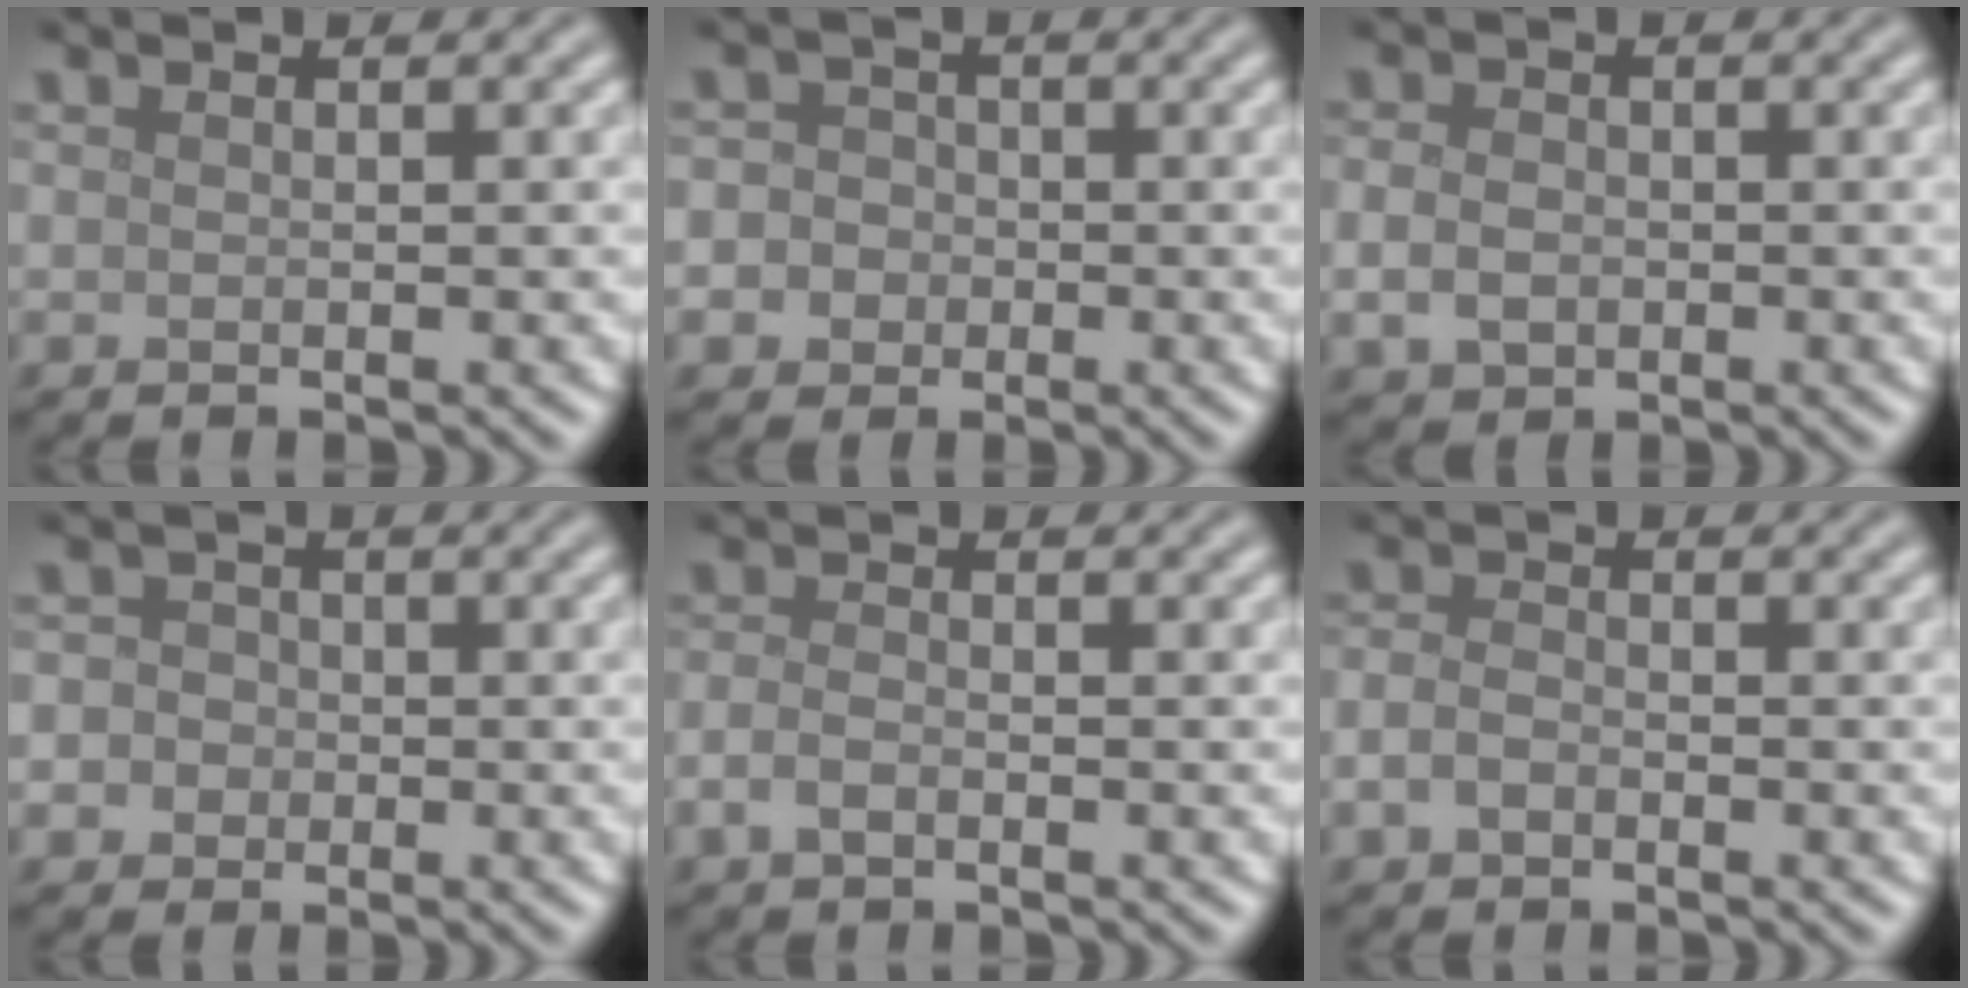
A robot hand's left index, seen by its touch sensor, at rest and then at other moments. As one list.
[{"total": 4.4, "force": [-0.7, 4.1, 1.3], "torque": [0.008, 0.018, -0.043]}, {"total": 2.4, "force": [-0.4, 1.9, 1.4], "torque": [-0.029, -0.002, -0.013]}, {"total": 3.8, "force": [-0.2, 3.6, 1.2], "torque": [0.010, 0.025, -0.034]}, {"total": 1.5, "force": [-0.8, 0.7, 1.1], "torque": [-0.025, 0.000, -0.019]}, {"total": 1.6, "force": [-0.7, 1.1, 1.0], "torque": [-0.022, 0.001, -0.020]}]